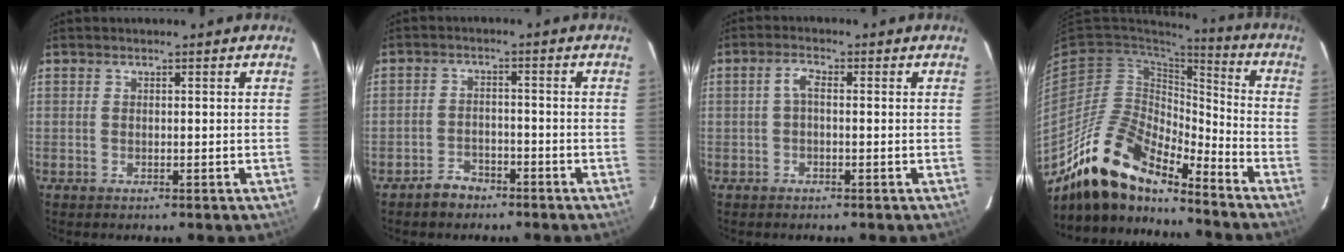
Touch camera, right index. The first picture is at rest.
{"total": 4.2, "force": [-3.3, 2.4, 0.9], "torque": [-0.030, 0.013, -0.053]}
{"total": 2.3, "force": [-0.1, 0.9, 2.1], "torque": [-0.044, 0.009, -0.003]}
{"total": 17.6, "force": [-14.4, 5.3, 8.6], "torque": [-0.162, -0.002, -0.273]}